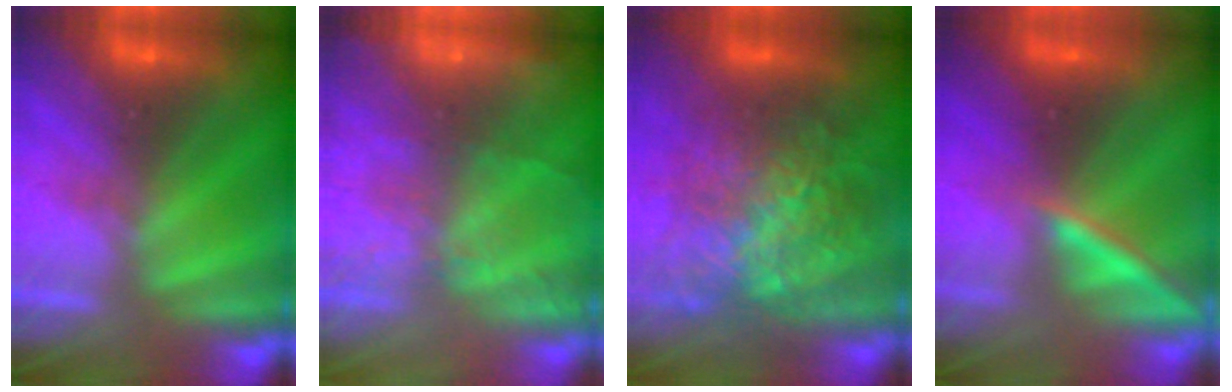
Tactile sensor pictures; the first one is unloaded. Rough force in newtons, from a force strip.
{"total": 7.7}
{"total": 7.6}
{"total": 2.2}